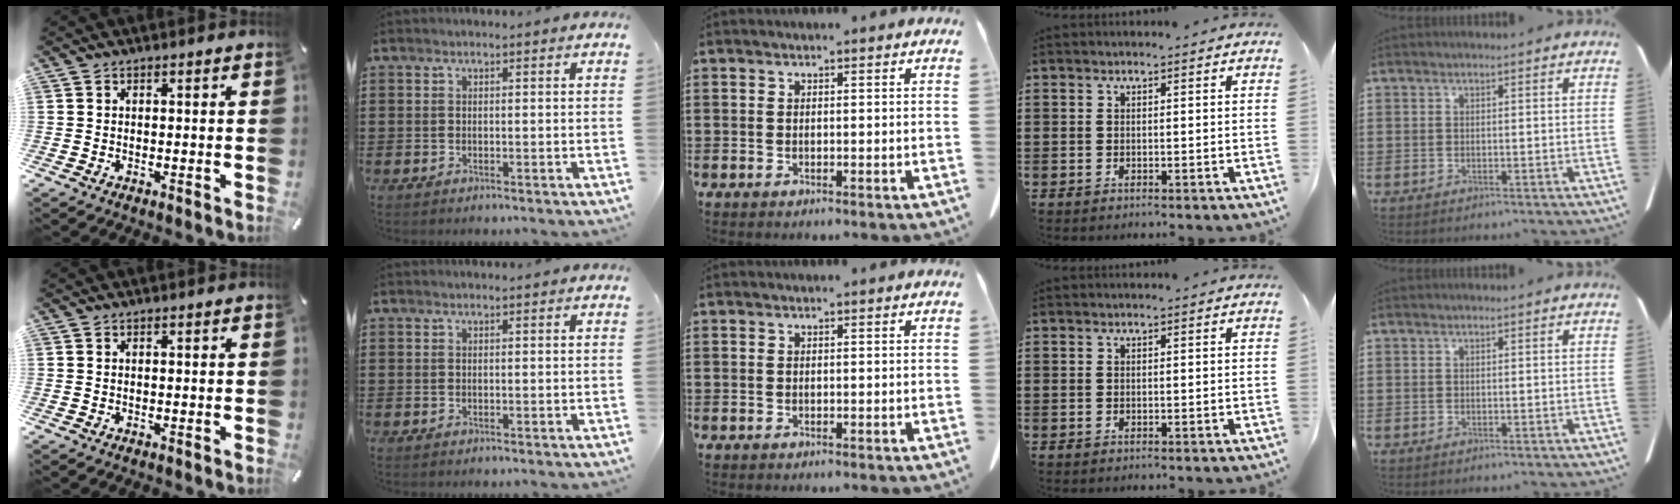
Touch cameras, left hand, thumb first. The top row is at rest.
{}